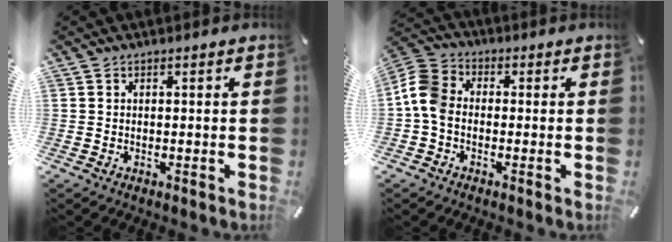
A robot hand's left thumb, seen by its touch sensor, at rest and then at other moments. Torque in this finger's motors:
{"motor_torque": [1.49, 1.68, 1.09, 0.15, 0.09]}